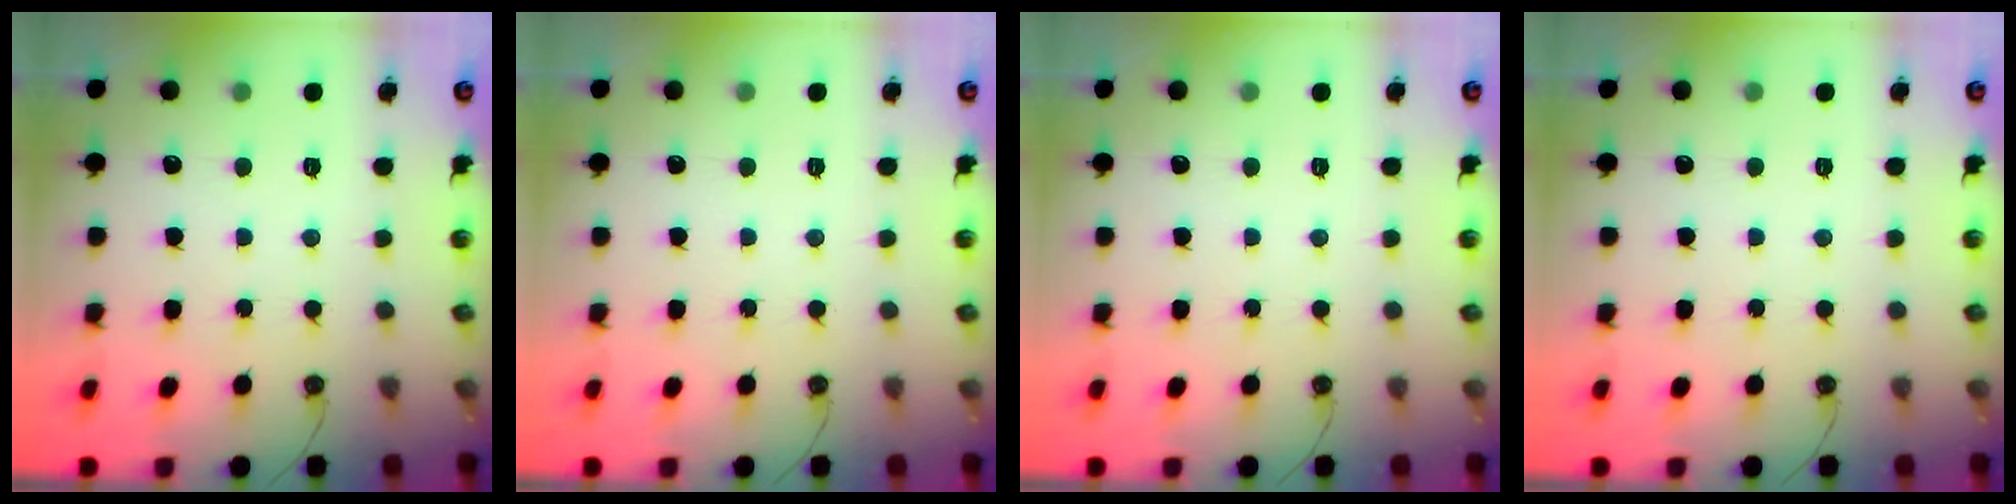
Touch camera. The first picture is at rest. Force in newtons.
{"total": 0.0}
{"total": 0.0}
{"total": 0.0}